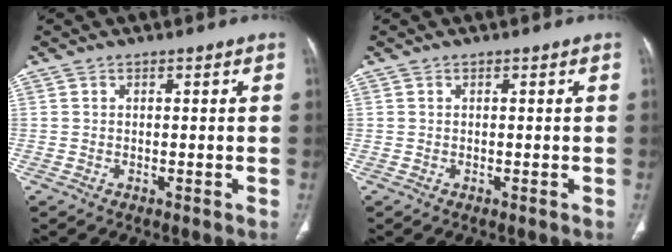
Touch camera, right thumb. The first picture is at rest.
{"total": 0.0}